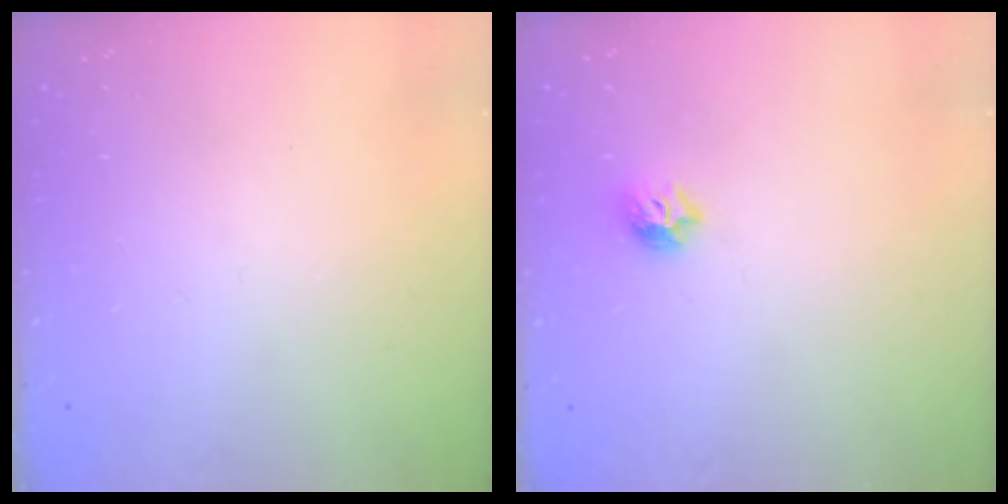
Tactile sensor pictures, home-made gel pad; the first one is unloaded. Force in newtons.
{"total": 5.6, "press": 5.5, "slide": 0.9}